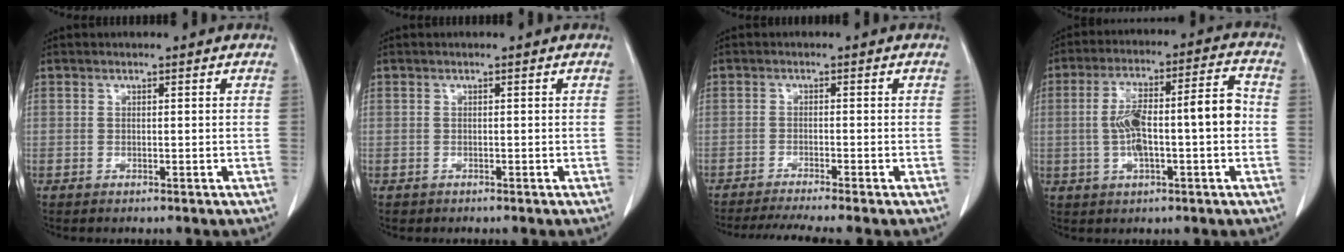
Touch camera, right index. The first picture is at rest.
{"total": 0.7, "force": [-0.4, 0.5, -0.1], "torque": [-0.009, 0.003, -0.009]}
{"total": 6.9, "force": [-6.0, -1.1, 3.2], "torque": [-0.043, -0.016, -0.097]}
{"total": 12.3, "force": [-0.9, 2.5, 12.0], "torque": [-0.208, 0.034, -0.013]}